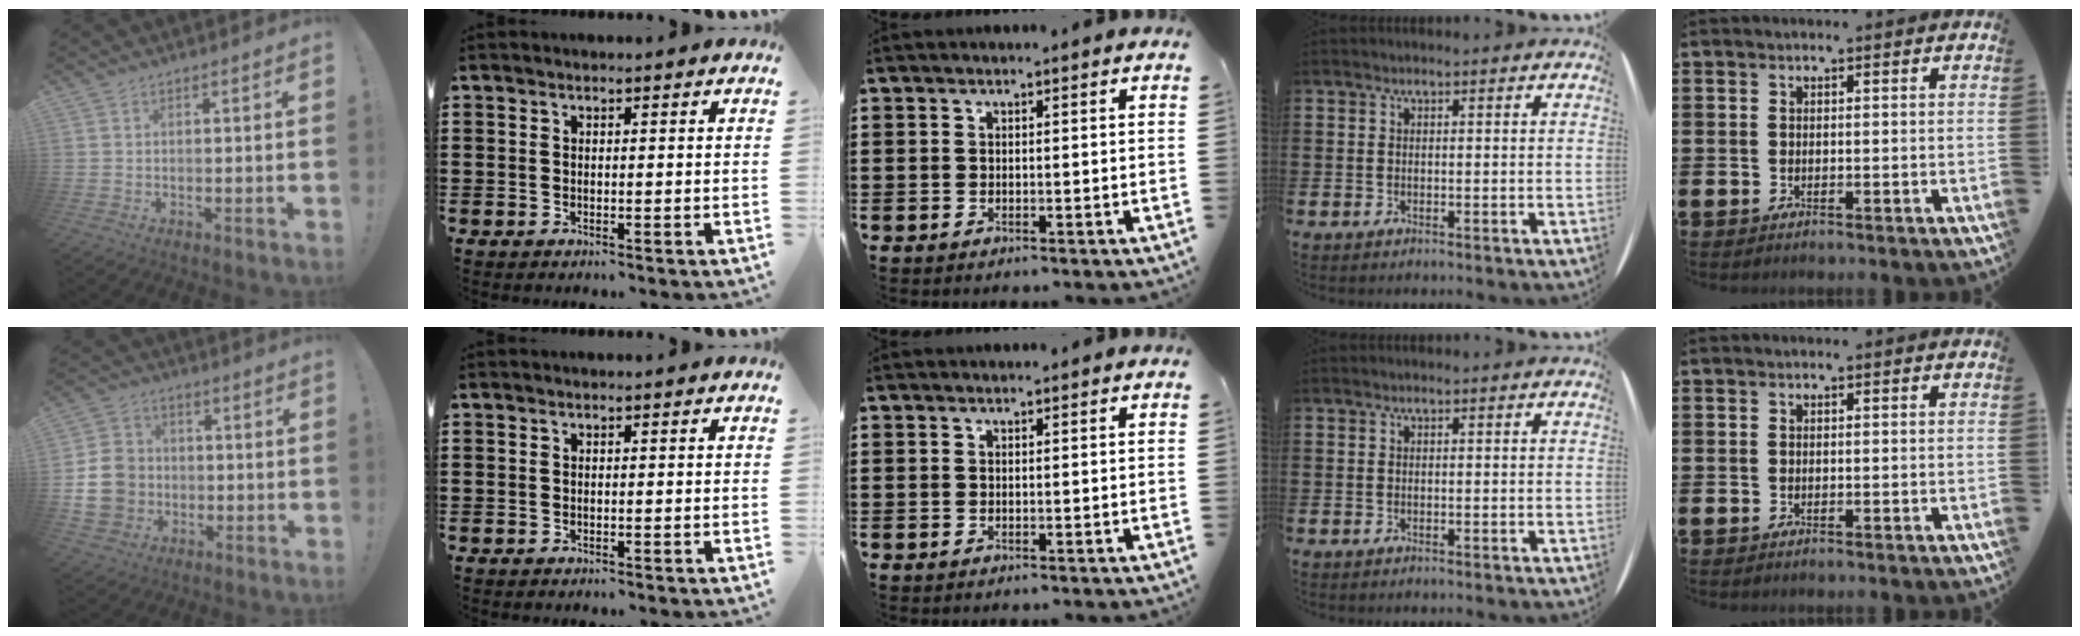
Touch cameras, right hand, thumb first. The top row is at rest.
{"thumb": {"total": 12.0, "force": [-2.3, 10.8, 4.9], "torque": [-0.072, 0.029, -0.034]}}